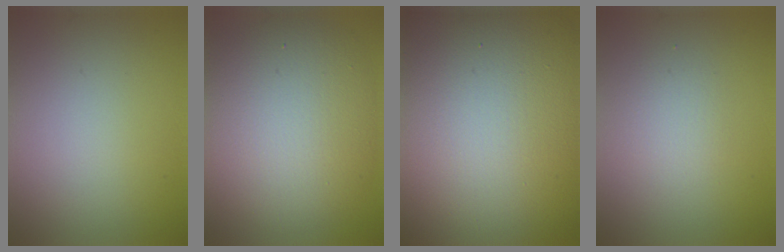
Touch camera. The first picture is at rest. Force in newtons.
{"total": 10.4, "press": 10.4, "slide": 0.6}
{"total": 25.1, "press": 25.1, "slide": 1.4}
{"total": 1.7, "press": 1.6, "slide": 0.1}